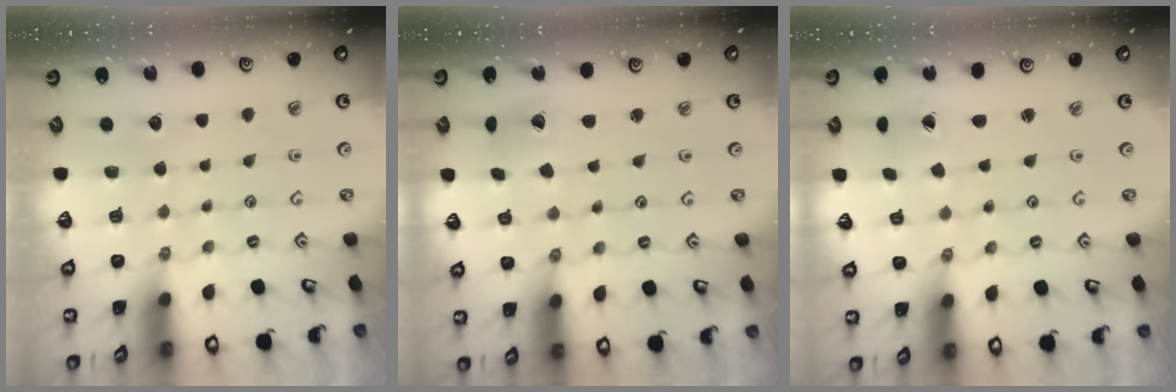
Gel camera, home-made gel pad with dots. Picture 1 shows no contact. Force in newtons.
{"total": 4.8, "press": 4.8, "slide": 0.5}
{"total": 0.5, "press": 0.5, "slide": 0.1}